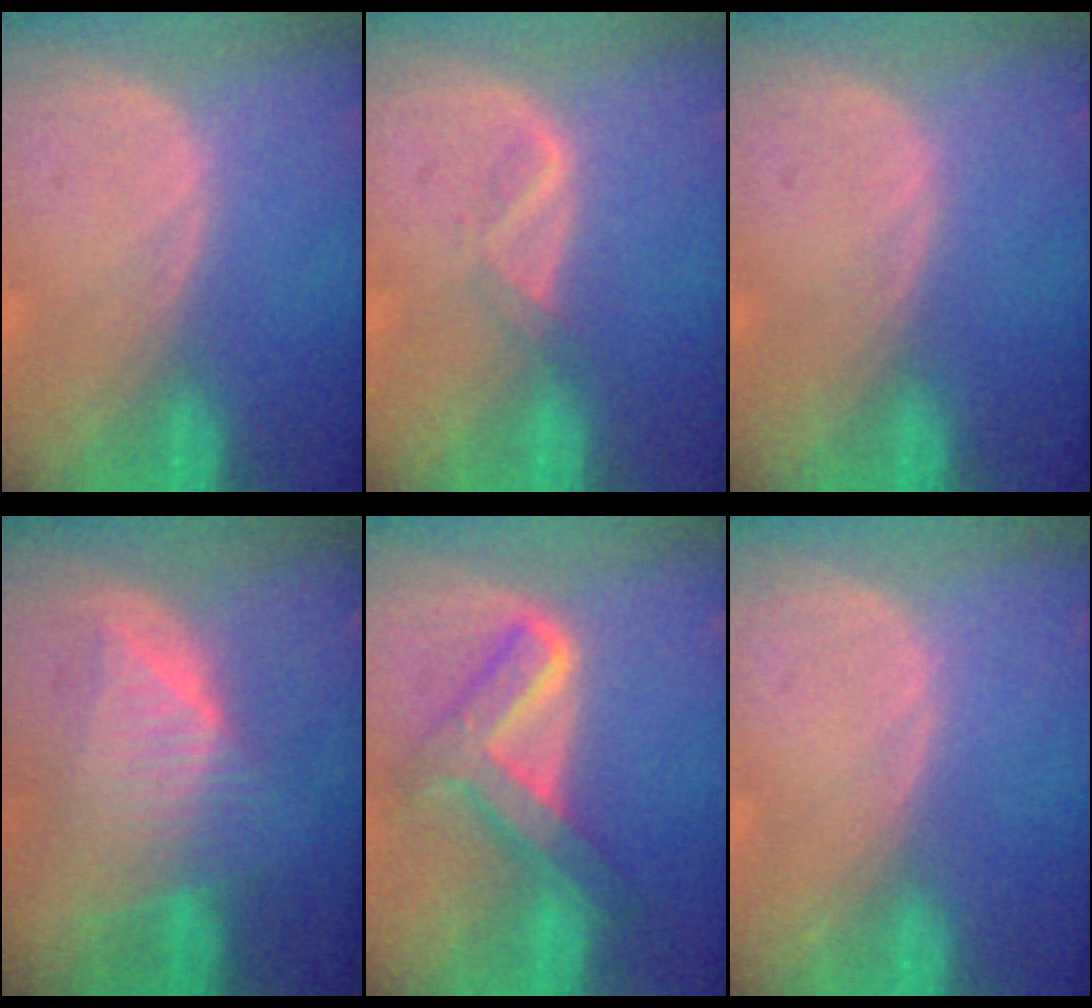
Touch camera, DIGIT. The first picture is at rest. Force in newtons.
{"total": 2.1, "press": 2.0, "slide": 0.6}
{"total": 0.0}
{"total": 6.9, "press": 6.9, "slide": 0.2}
{"total": 7.6, "press": 7.5, "slide": 0.4}
{"total": 0.0}